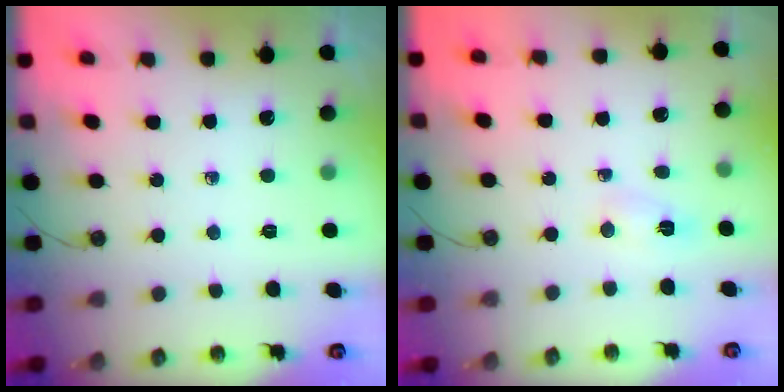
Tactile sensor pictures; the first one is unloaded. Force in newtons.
{"total": 2.2, "press": 2.2, "slide": 0.2}